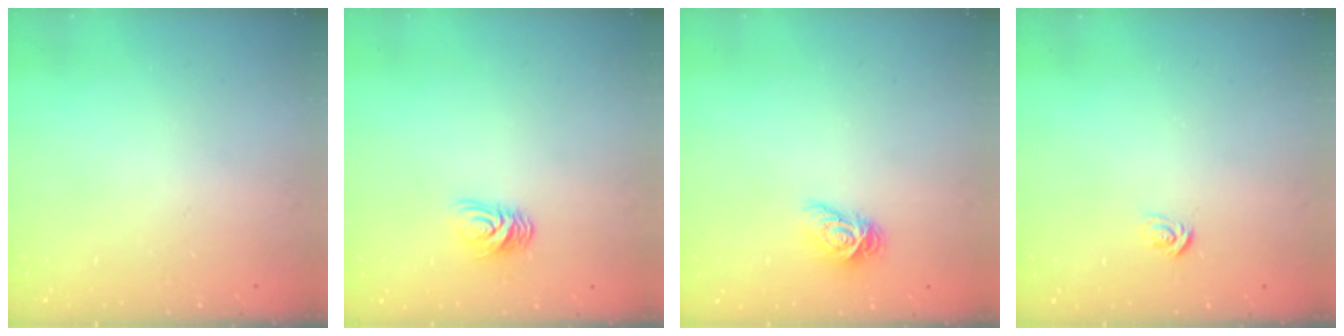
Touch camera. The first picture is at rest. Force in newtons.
{"total": 6.6, "press": 6.6, "slide": 0.7}
{"total": 5.7, "press": 5.7, "slide": 0.2}
{"total": 2.6, "press": 2.6, "slide": 0.2}